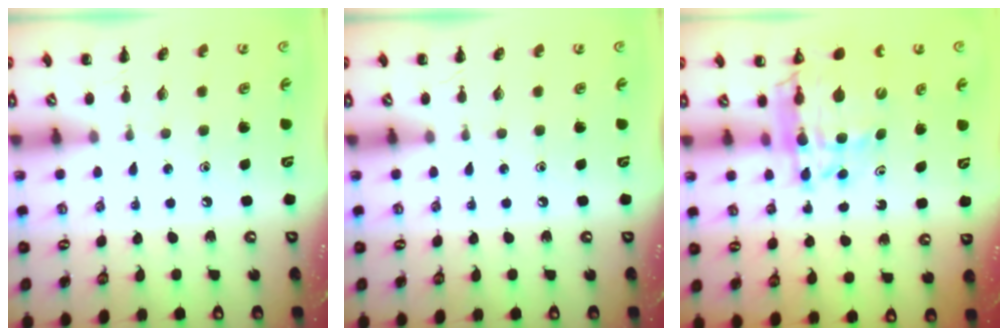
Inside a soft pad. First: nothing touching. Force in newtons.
{"total": 0.0}
{"total": 13.2, "press": 12.7, "slide": 3.8}